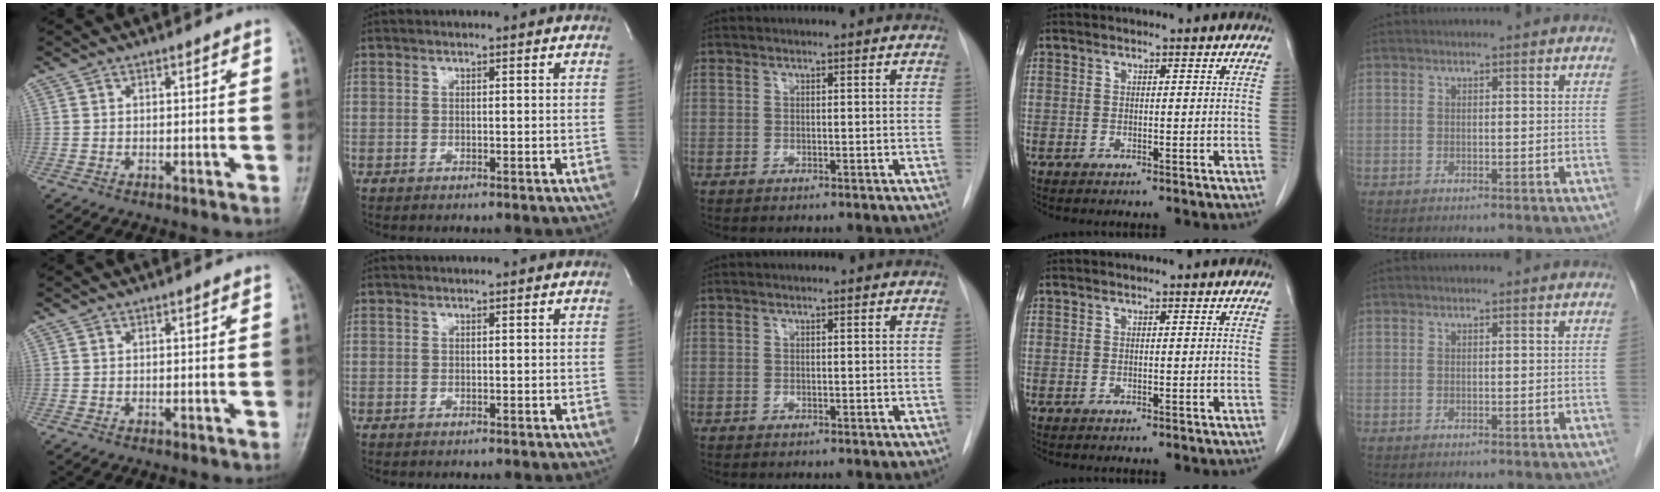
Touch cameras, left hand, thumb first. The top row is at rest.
{}